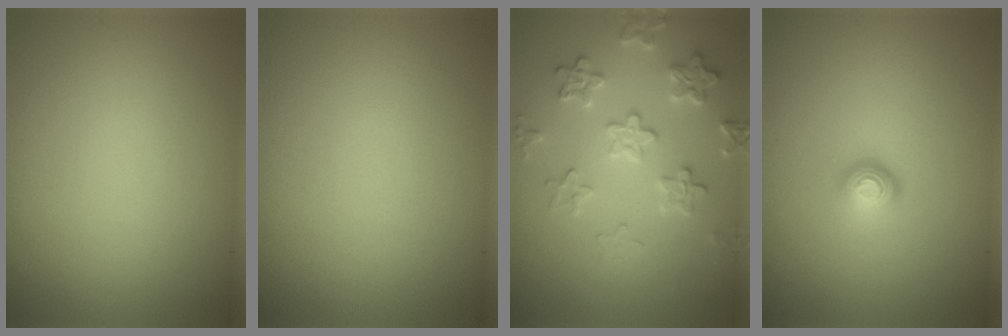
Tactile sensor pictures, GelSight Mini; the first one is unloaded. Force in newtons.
{"total": 0.0}
{"total": 3.9, "press": 3.6, "slide": 1.5}
{"total": 1.7, "press": 1.1, "slide": 1.3}